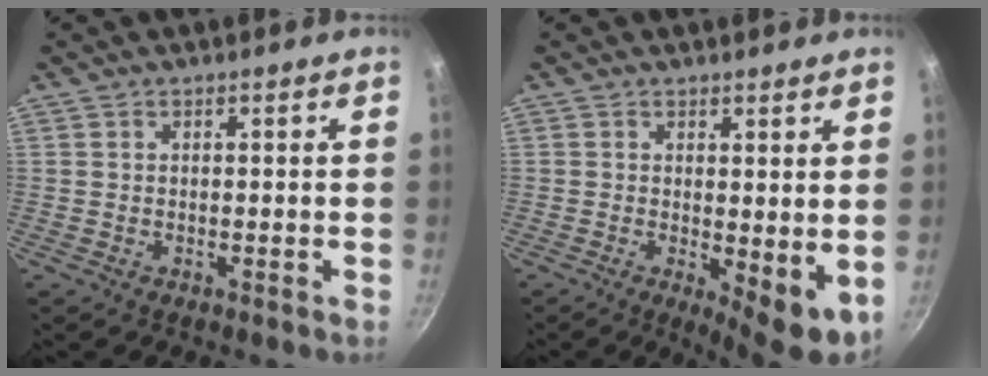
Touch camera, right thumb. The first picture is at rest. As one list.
[{"total": 6.3, "force": [0.3, 2.3, 5.9], "torque": [-0.079, -0.019, 0.009]}]